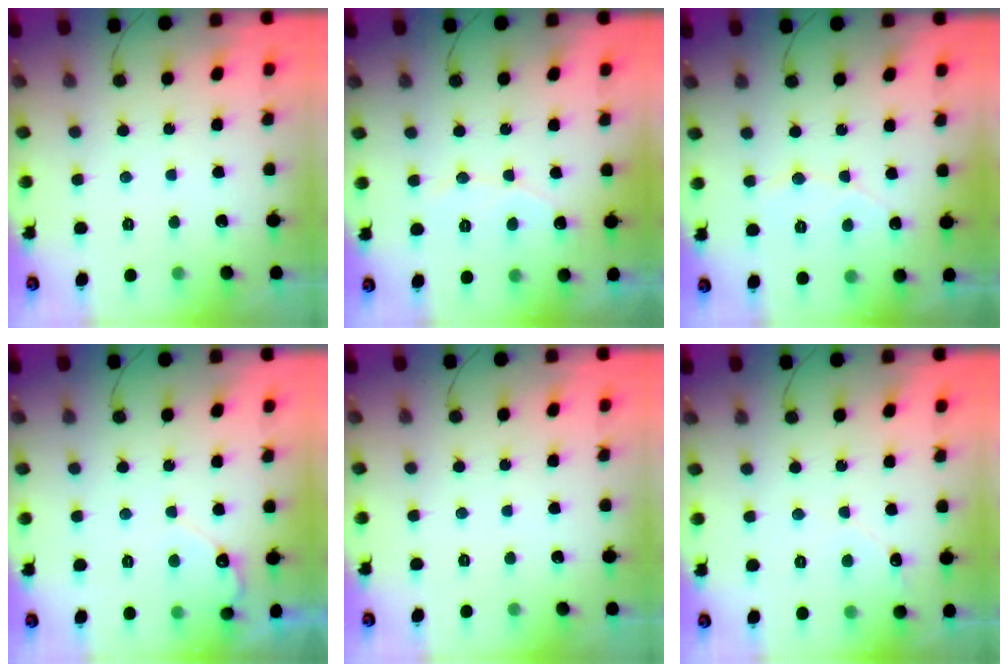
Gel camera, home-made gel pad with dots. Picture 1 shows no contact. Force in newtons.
{"total": 5.4, "press": 5.4, "slide": 0.4}
{"total": 4.6, "press": 4.6, "slide": 0.2}
{"total": 4.5, "press": 4.4, "slide": 0.2}
{"total": 0.0}
{"total": 2.7, "press": 2.7, "slide": 0.3}